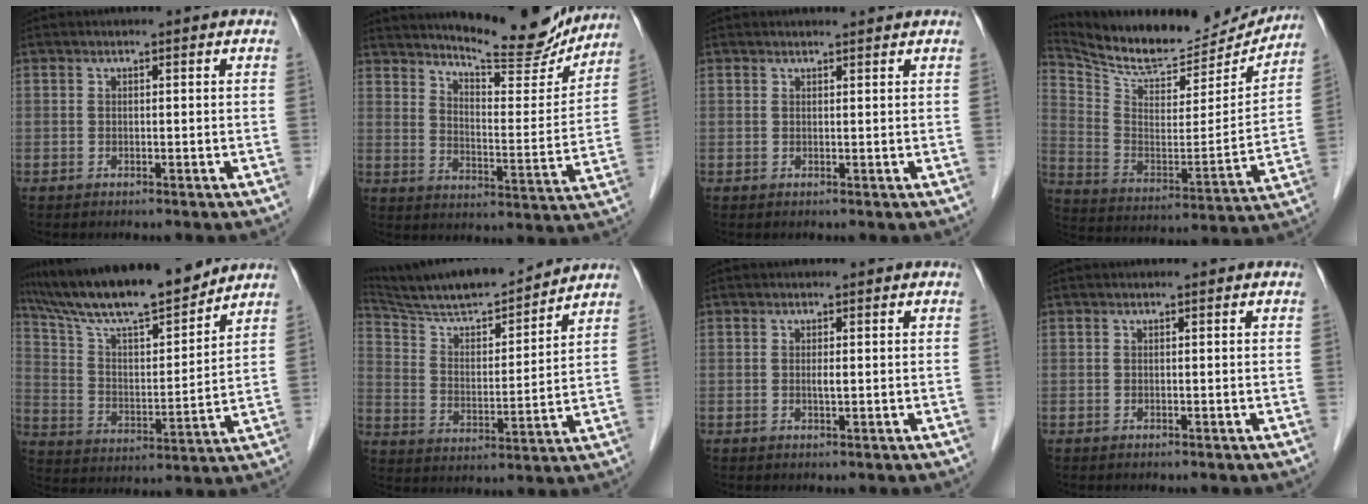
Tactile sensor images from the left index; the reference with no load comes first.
{"total": 16.8, "force": [15.3, 2.2, 6.6], "torque": [-0.100, -0.036, 0.206]}
{"total": 1.6, "force": [1.6, 0.1, 0.2], "torque": [-0.007, 0.002, 0.019]}
{"total": 19.2, "force": [18.1, 4.5, 4.5], "torque": [-0.083, -0.037, 0.279]}
{"total": 16.5, "force": [14.5, 1.6, 7.7], "torque": [-0.137, 0.000, 0.251]}
{"total": 16.4, "force": [15.1, 1.3, 6.3], "torque": [-0.117, 0.000, 0.252]}
{"total": 0.9, "force": [-0.2, 0.1, 0.8], "torque": [-0.016, -0.006, -0.006]}
{"total": 0.0}